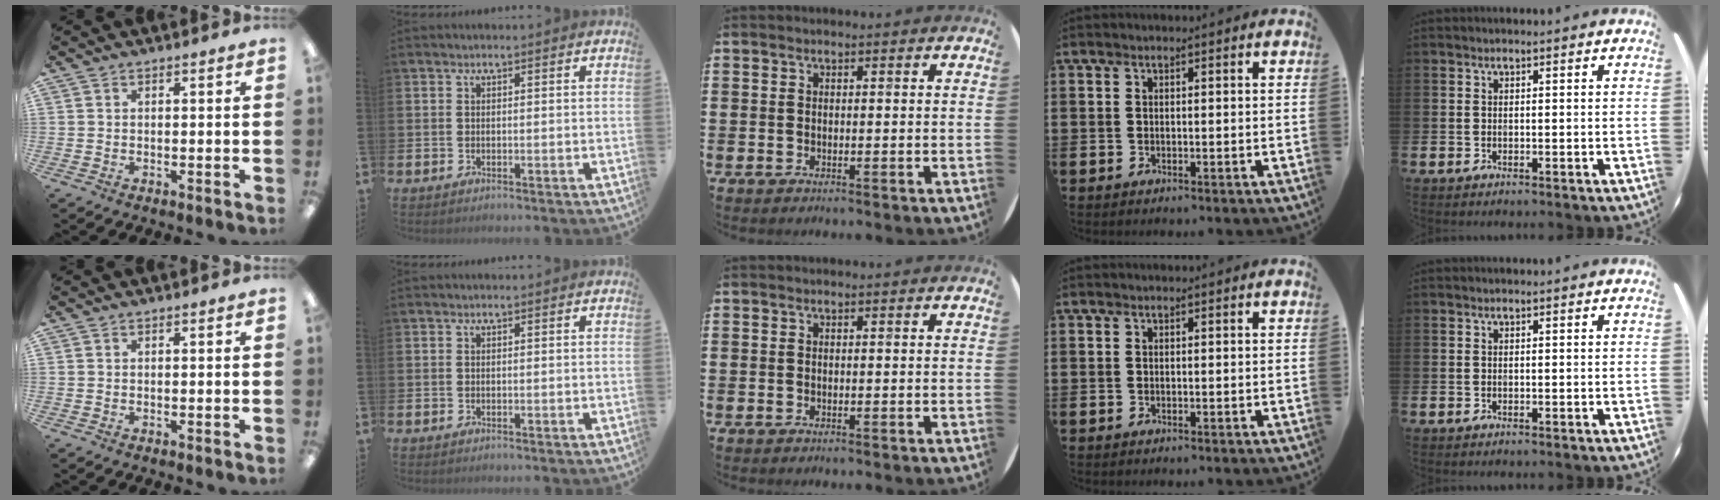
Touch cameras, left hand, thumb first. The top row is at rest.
{}